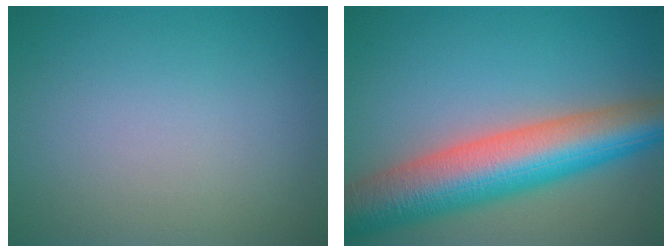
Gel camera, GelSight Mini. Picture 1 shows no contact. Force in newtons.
{"total": 10.9, "press": 10.9, "slide": 0.4}